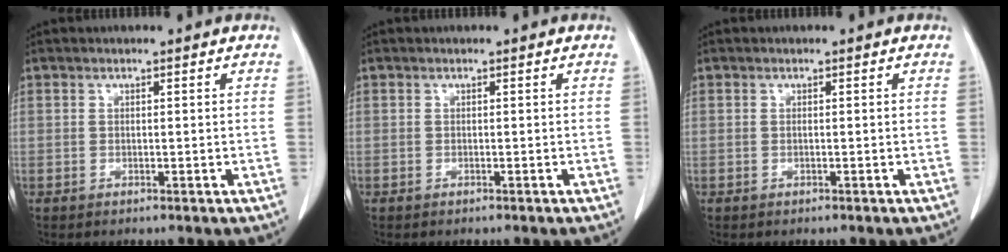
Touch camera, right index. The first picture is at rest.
{"total": 0.0}
{"total": 0.0}